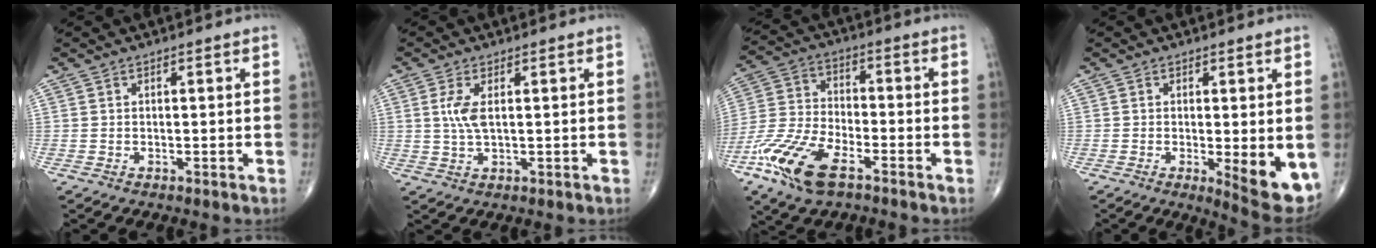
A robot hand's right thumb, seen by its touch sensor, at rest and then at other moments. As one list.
[{"total": 3.8, "force": [0.8, 1.4, 3.4], "torque": [-0.080, 0.000, 0.021]}, {"total": 14.7, "force": [-8.2, 6.4, 10.4], "torque": [-0.222, 0.018, -0.164]}, {"total": 8.5, "force": [-1.5, 2.4, 8.0], "torque": [-0.102, -0.023, -0.016]}]